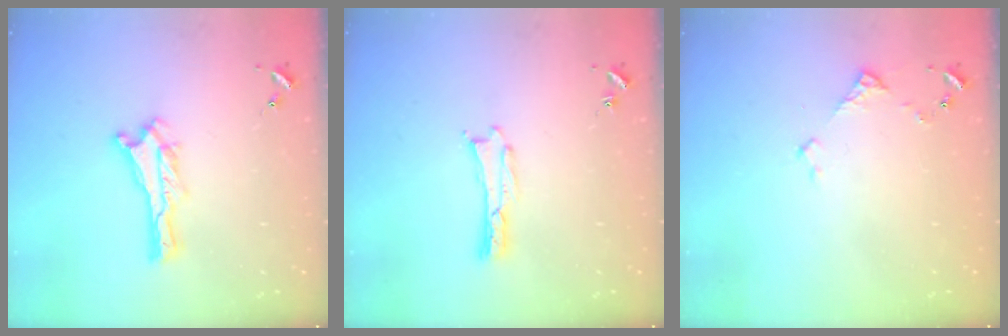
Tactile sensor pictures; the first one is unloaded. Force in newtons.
{"total": 0.0}
{"total": 3.5, "press": 3.5, "slide": 0.4}